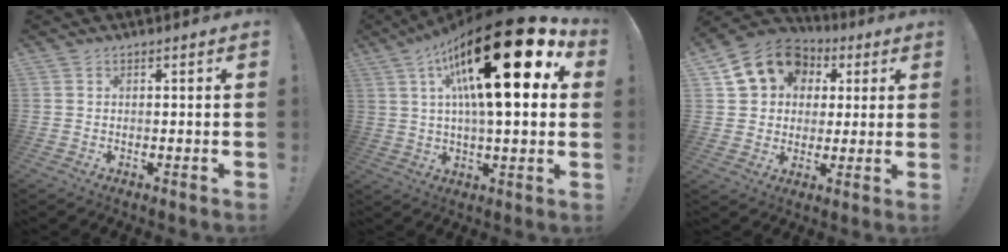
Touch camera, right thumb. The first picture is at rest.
{"total": 29.6, "force": [10.3, 8.0, 26.5], "torque": [-0.451, -0.064, 0.159]}
{"total": 14.7, "force": [5.7, 12.0, 6.3], "torque": [-0.092, -0.019, 0.116]}